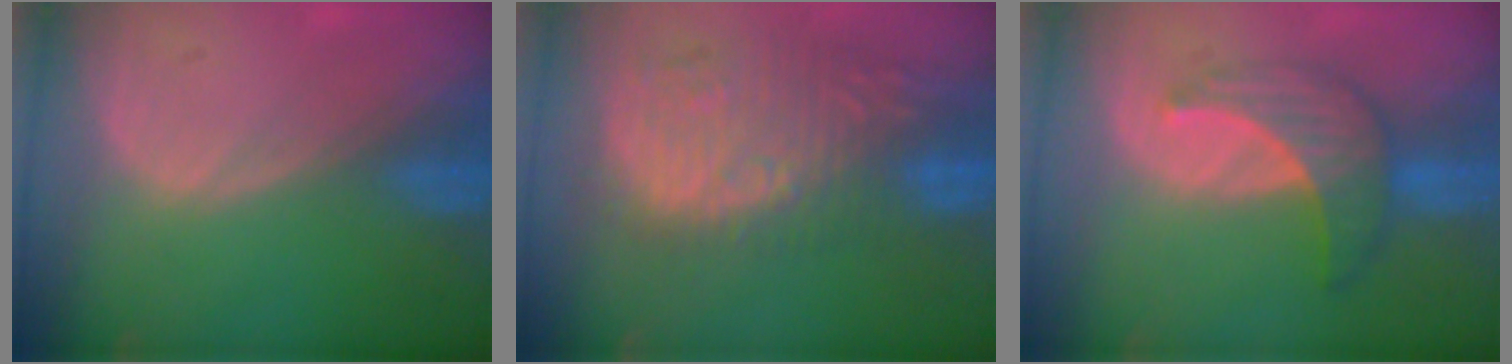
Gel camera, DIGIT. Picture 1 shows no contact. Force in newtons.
{"total": 11.8, "press": 11.1, "slide": 4.0}
{"total": 7.1, "press": 6.5, "slide": 2.8}